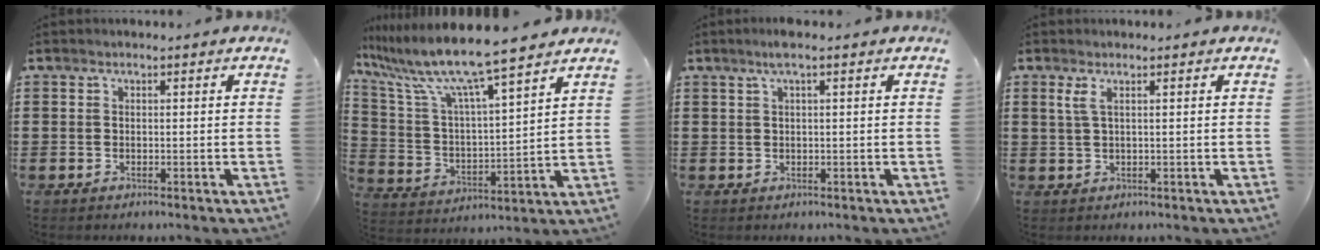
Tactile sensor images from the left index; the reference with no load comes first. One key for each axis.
{"total": 10.0, "fx": 8.6, "fy": -0.1, "fz": 4.9, "tx": -0.133, "ty": -0.055, "tz": 0.143}
{"total": 2.0, "fx": 0.9, "fy": 0.1, "fz": 1.8, "tx": -0.037, "ty": 0.002, "tz": 0.015}
{"total": 1.7, "fx": 0.6, "fy": 0.2, "fz": 1.6, "tx": -0.041, "ty": -0.003, "tz": 0.009}